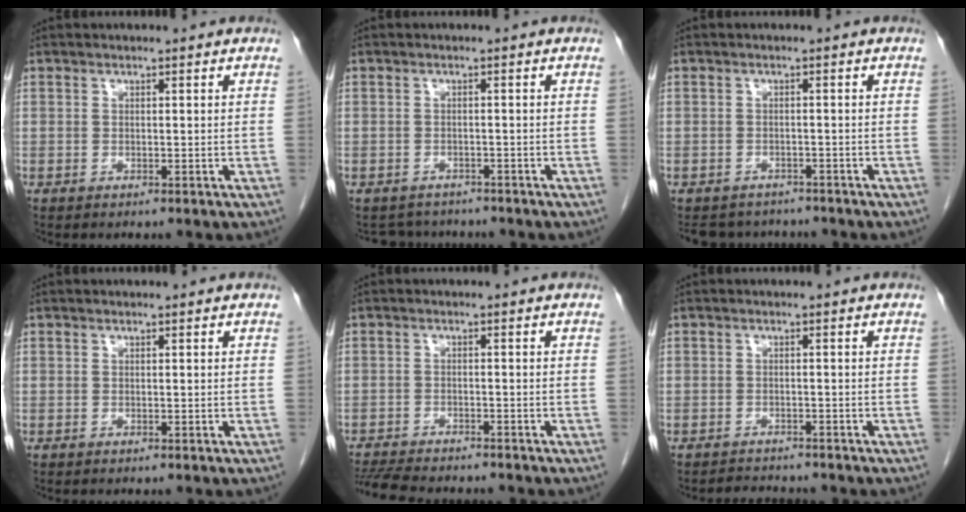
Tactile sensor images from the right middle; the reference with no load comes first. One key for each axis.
{"total": 3.8, "fx": -3.5, "fy": 1.4, "fz": -0.3, "tx": 0.005, "ty": 0.001, "tz": -0.050}
{"total": 6.4, "fx": -5.8, "fy": 2.5, "fz": 0.6, "tx": -0.005, "ty": 0.003, "tz": -0.075}
{"total": 0.0}
{"total": 10.3, "fx": -9.2, "fy": 1.8, "fz": 4.1, "tx": -0.069, "ty": -0.012, "tz": -0.139}
{"total": 2.7, "fx": -2.6, "fy": 0.7, "fz": 0.0, "tx": -0.002, "ty": -0.007, "tz": -0.040}